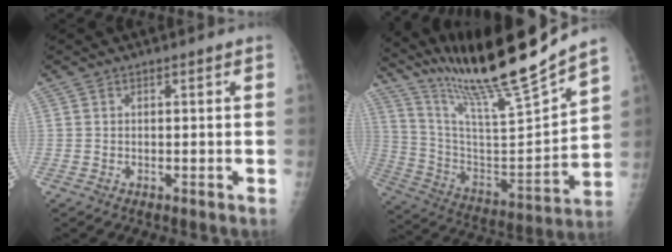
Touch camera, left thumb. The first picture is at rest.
{"total": 22.2, "force": [19.1, 0.2, 11.3], "torque": [-0.176, -0.109, 0.336]}